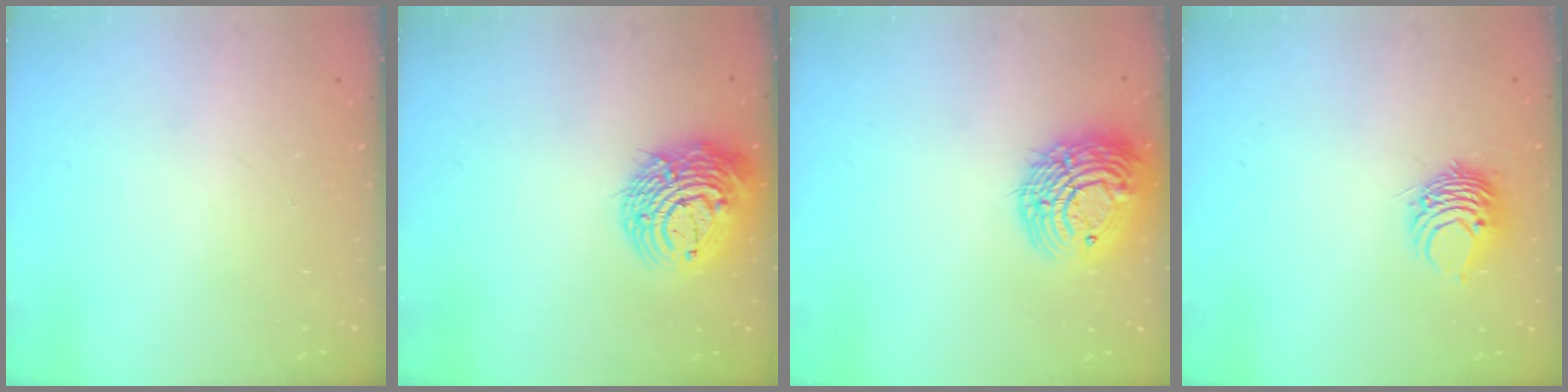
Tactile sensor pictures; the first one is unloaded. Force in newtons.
{"total": 14.9, "press": 14.8, "slide": 1.7}
{"total": 17.1, "press": 17.1, "slide": 1.4}
{"total": 7.0, "press": 7.0, "slide": 0.8}